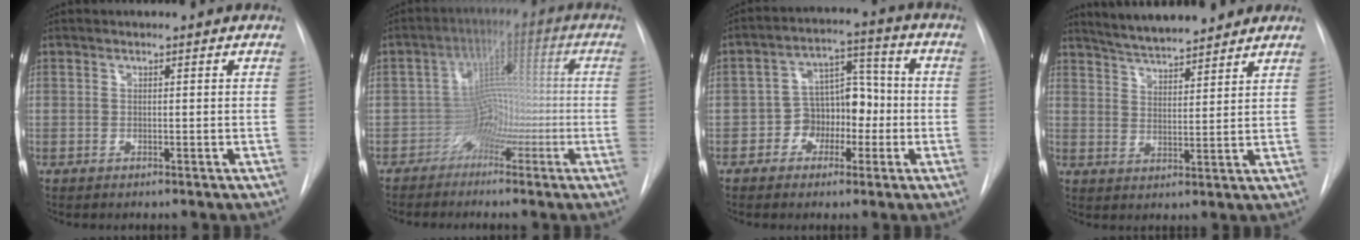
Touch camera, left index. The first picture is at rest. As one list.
[{"total": 4.6, "force": [-2.8, 3.2, 2.0], "torque": [-0.028, 0.016, -0.054]}, {"total": 7.6, "force": [-2.3, 5.7, 4.5], "torque": [-0.068, 0.038, -0.038]}, {"total": 10.6, "force": [9.6, 1.6, 4.3], "torque": [-0.068, 0.016, 0.150]}]